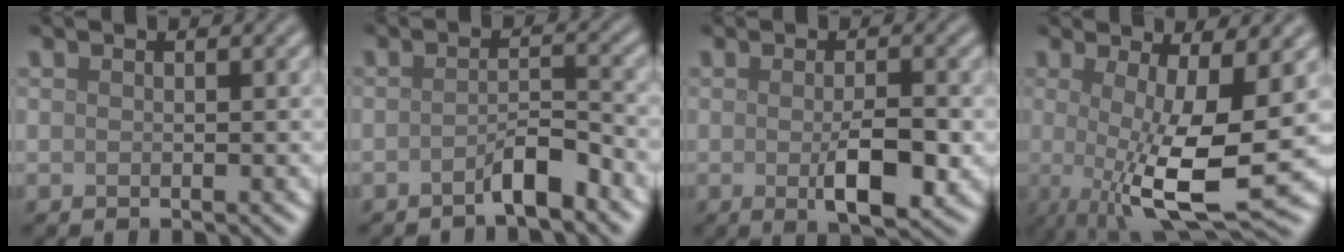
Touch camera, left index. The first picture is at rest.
{"total": 2.8, "force": [-2.0, 0.6, 1.8], "torque": [-0.028, 0.010, -0.036]}
{"total": 4.8, "force": [-1.2, 1.4, 4.5], "torque": [-0.074, -0.008, -0.015]}
{"total": 9.9, "force": [-0.8, 2.8, 9.4], "torque": [-0.160, -0.019, -0.012]}